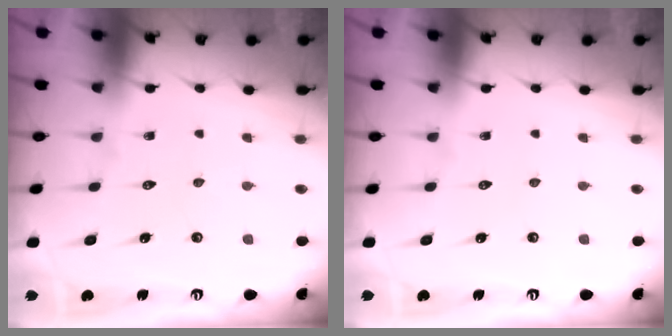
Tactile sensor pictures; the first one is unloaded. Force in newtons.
{"total": 0.0}